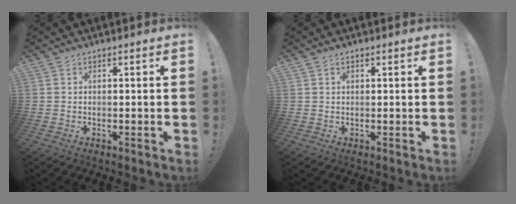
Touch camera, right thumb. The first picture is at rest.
{"total": 0.9, "force": [0.6, 0.5, 0.4], "torque": [-0.010, 0.002, 0.011]}